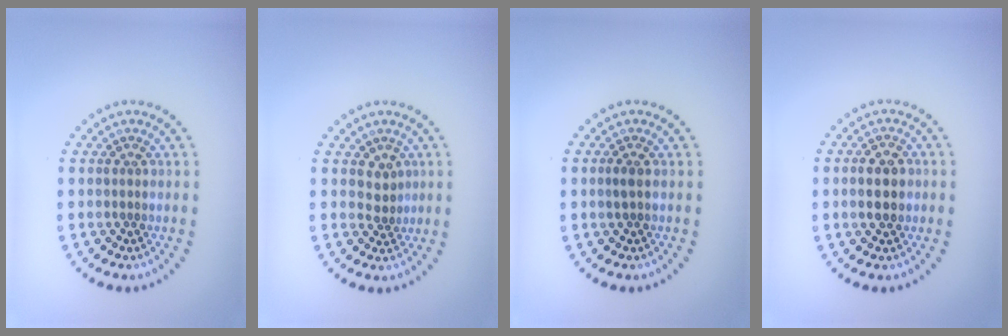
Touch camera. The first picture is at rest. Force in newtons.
{"total": 1.6, "press": 1.3, "slide": 0.9}
{"total": 0.9, "press": 0.8, "slide": 0.3}
{"total": 3.0, "press": 3.0, "slide": 0.1}